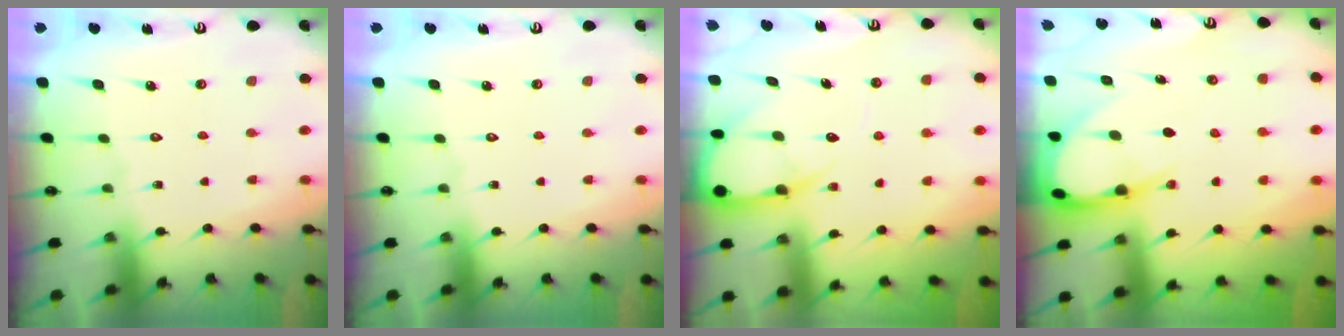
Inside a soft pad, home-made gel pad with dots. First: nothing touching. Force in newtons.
{"total": 0.0}
{"total": 8.4, "press": 8.4, "slide": 0.9}
{"total": 8.3, "press": 8.2, "slide": 0.9}